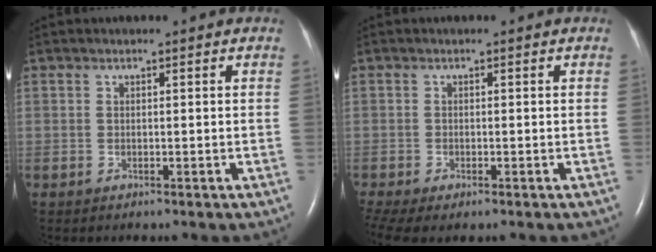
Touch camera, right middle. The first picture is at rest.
{"total": 6.2, "force": [-4.1, 2.6, 3.9], "torque": [-0.089, -0.011, -0.066]}